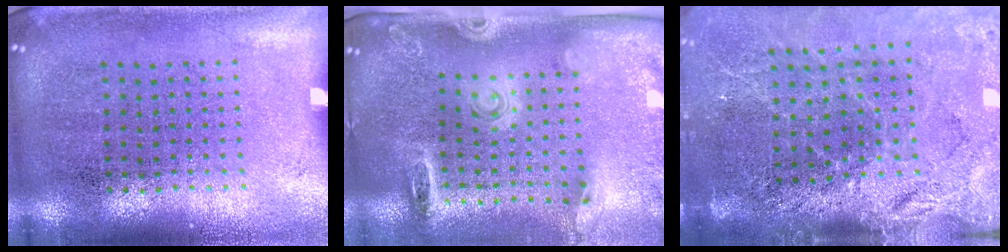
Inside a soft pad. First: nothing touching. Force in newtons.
{"total": 2.7, "press": 1.9, "slide": 1.9}
{"total": 4.0, "press": 3.3, "slide": 2.3}